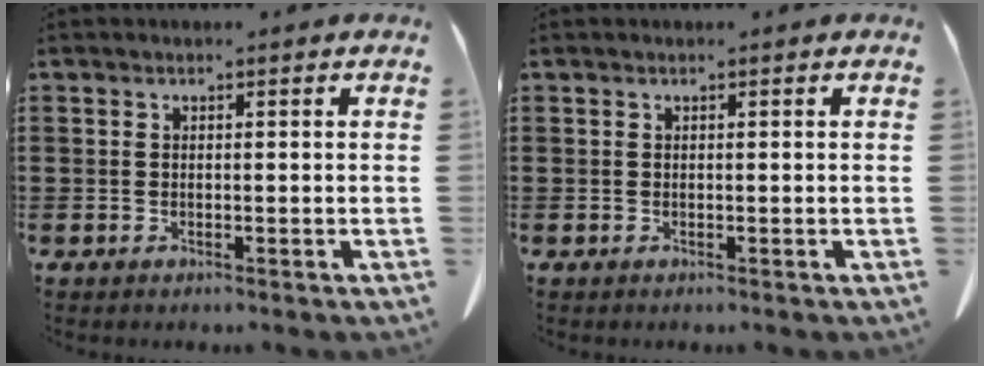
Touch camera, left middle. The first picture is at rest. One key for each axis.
{"total": 0.0}